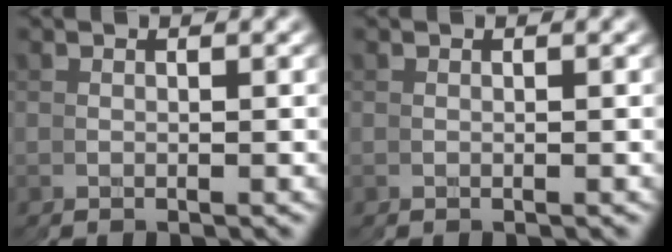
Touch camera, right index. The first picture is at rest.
{"total": 0.0}